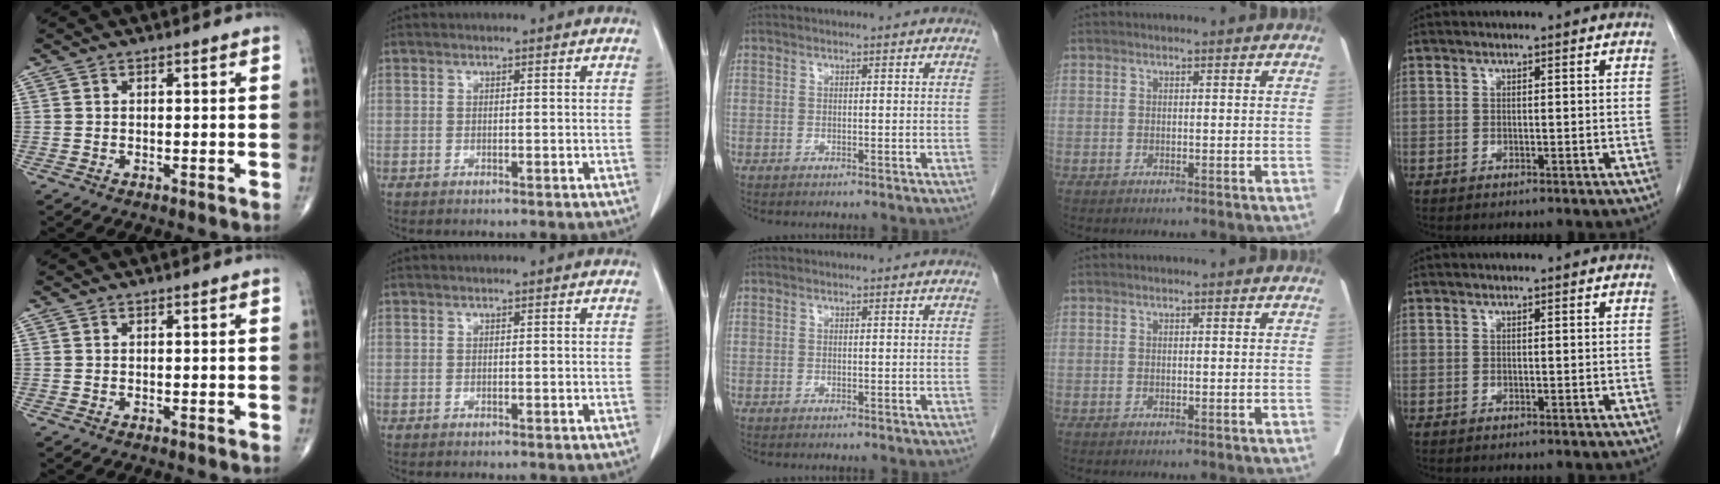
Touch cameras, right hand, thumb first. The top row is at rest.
{}